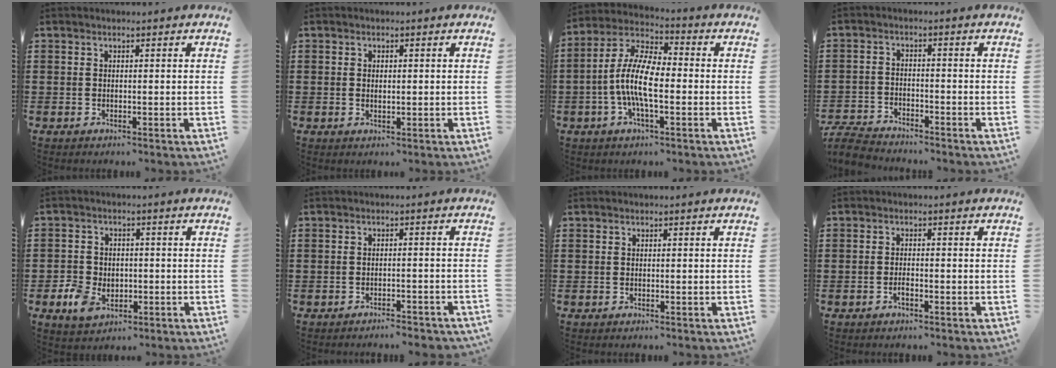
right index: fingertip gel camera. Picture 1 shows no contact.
{"total": 0.8, "force": [0.2, 0.5, 0.6], "torque": [-0.014, 0.005, 0.002]}
{"total": 10.0, "force": [-2.0, 3.6, 9.1], "torque": [-0.208, -0.011, -0.044]}
{"total": 4.4, "force": [-4.3, 0.6, 0.7], "torque": [-0.034, -0.003, -0.094]}
{"total": 4.7, "force": [-1.6, 3.7, 2.4], "torque": [-0.062, 0.002, -0.034]}
{"total": 1.9, "force": [-1.9, 0.0, 0.4], "torque": [-0.012, 0.000, -0.039]}
{"total": 0.0}
{"total": 1.3, "force": [-0.8, 0.3, 1.0], "torque": [-0.020, -0.004, -0.014]}